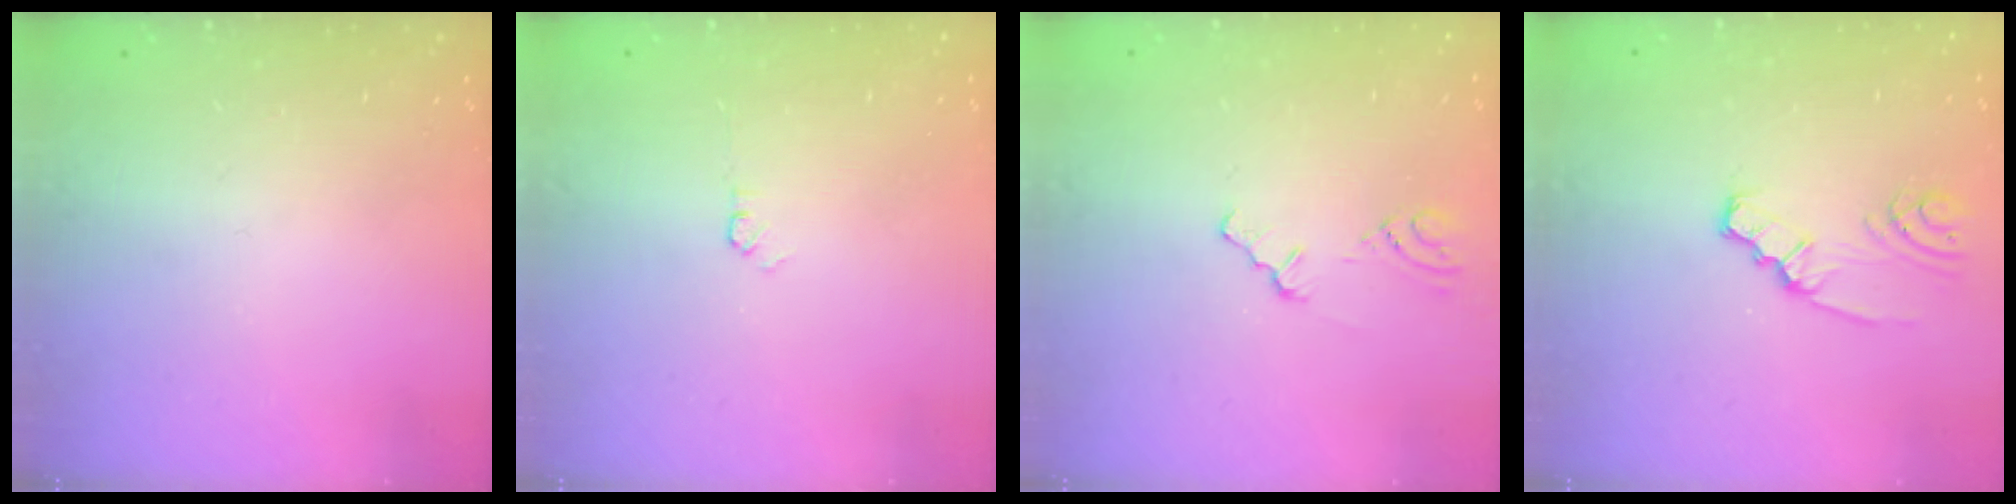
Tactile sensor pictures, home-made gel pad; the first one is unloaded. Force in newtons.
{"total": 2.3, "press": 2.3, "slide": 0.3}
{"total": 1.3, "press": 1.3, "slide": 0.2}
{"total": 2.0, "press": 2.0, "slide": 0.4}